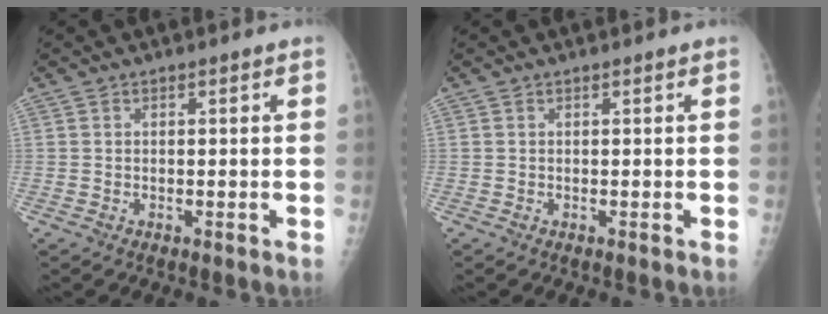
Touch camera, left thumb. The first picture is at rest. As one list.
[{"total": 0.0}]